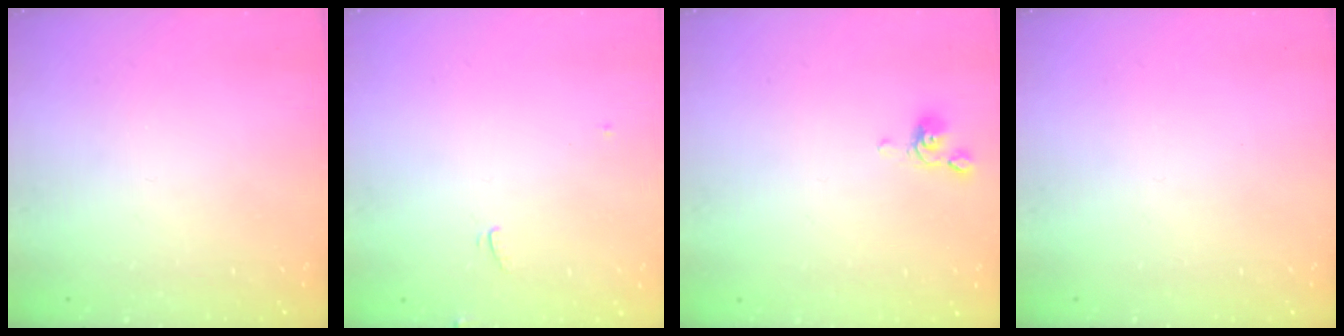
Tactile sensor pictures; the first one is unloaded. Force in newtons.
{"total": 2.5, "press": 2.5, "slide": 0.4}
{"total": 1.9, "press": 1.8, "slide": 0.6}
{"total": 0.0}